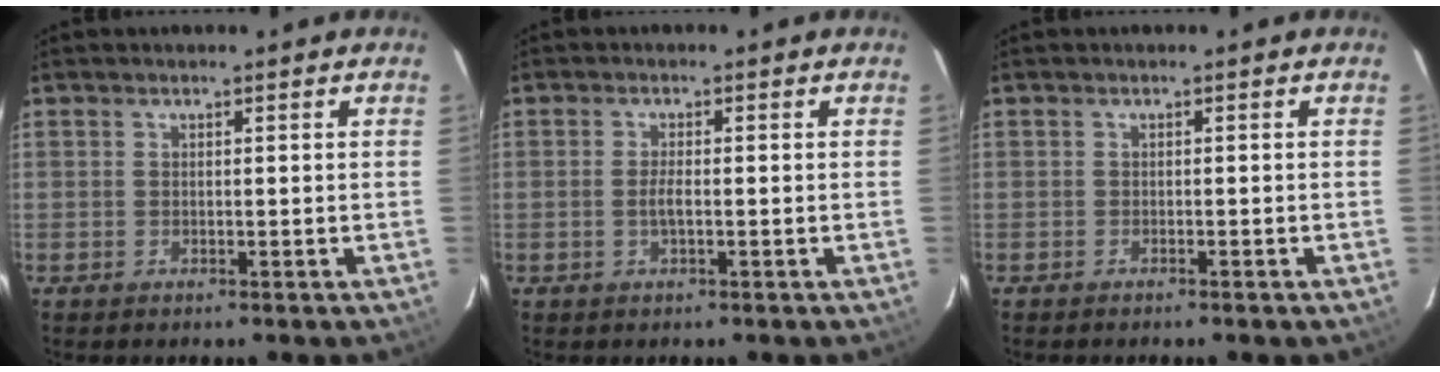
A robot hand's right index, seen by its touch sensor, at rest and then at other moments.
{"total": 2.2, "force": [-0.5, 0.3, 2.1], "torque": [-0.042, -0.001, -0.010]}
{"total": 0.8, "force": [-0.8, 0.2, 0.3], "torque": [-0.009, 0.002, -0.012]}